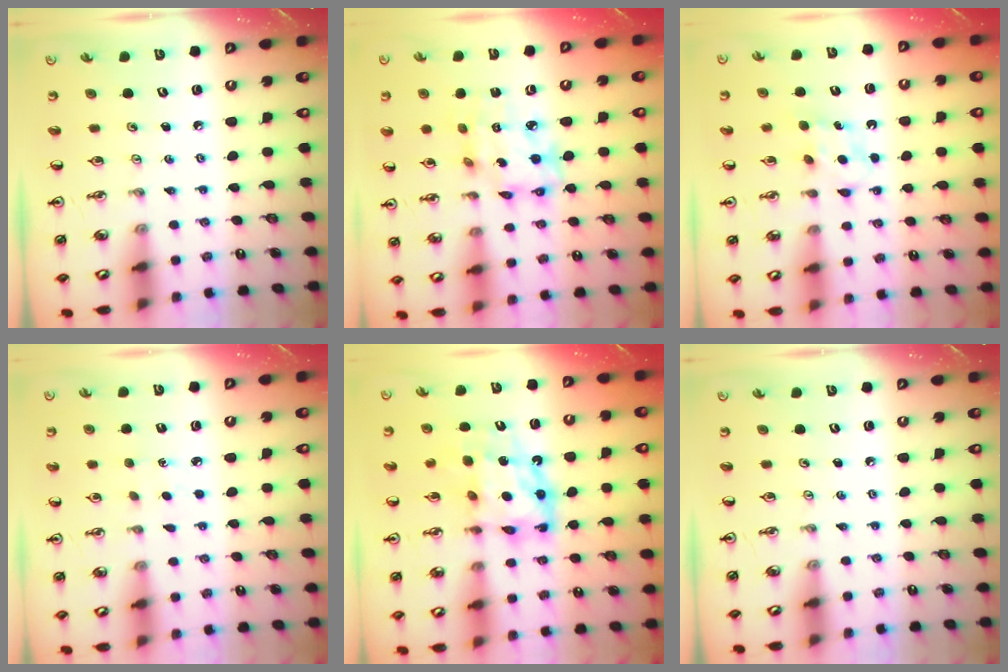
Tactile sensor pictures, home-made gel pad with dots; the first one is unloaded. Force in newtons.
{"total": 12.0, "press": 12.0, "slide": 1.1}
{"total": 5.7, "press": 5.7, "slide": 0.7}
{"total": 2.9, "press": 2.9, "slide": 0.4}
{"total": 10.8, "press": 10.7, "slide": 0.9}
{"total": 0.0}